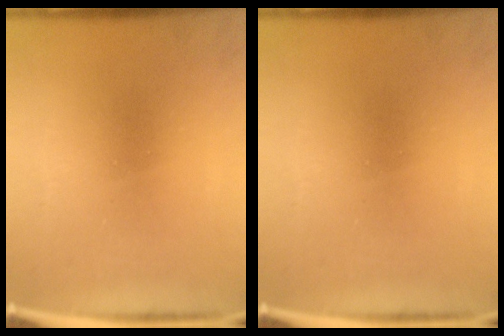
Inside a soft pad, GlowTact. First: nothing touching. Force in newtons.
{"total": 0.0}